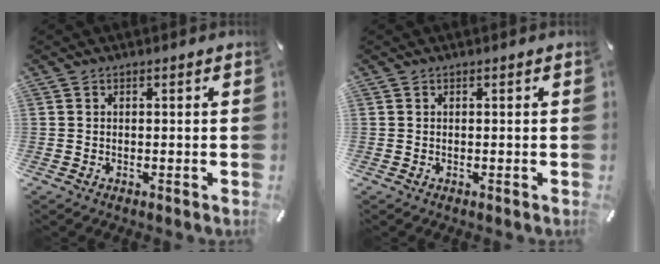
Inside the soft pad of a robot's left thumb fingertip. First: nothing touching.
{"total": 0.0}